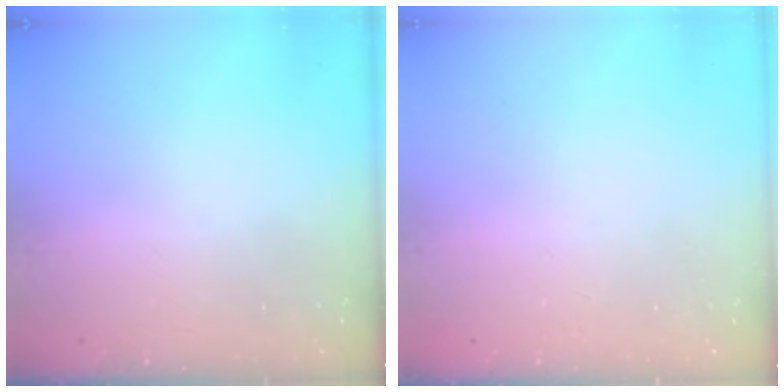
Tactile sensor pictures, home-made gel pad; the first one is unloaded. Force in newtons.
{"total": 2.5, "press": 2.5, "slide": 0.2}